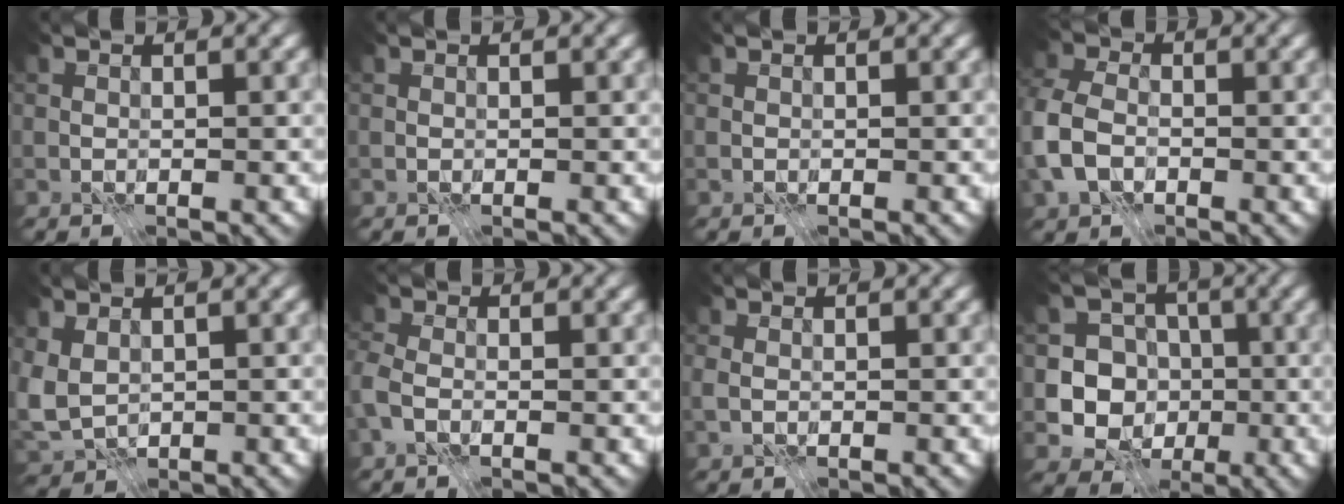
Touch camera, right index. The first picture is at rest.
{"total": 0.0}
{"total": 0.0}
{"total": 6.4, "force": [-1.9, 4.5, 4.1], "torque": [-0.115, 0.003, -0.052]}
{"total": 3.8, "force": [0.2, 2.6, 2.7], "torque": [-0.073, -0.004, -0.002]}
{"total": 3.2, "force": [-1.2, 2.1, 2.0], "torque": [-0.059, -0.002, -0.033]}
{"total": 0.9, "force": [-0.2, 0.6, 0.7], "torque": [-0.015, 0.001, -0.004]}
{"total": 6.9, "force": [-1.6, 6.3, 2.1], "torque": [-0.025, 0.001, -0.057]}